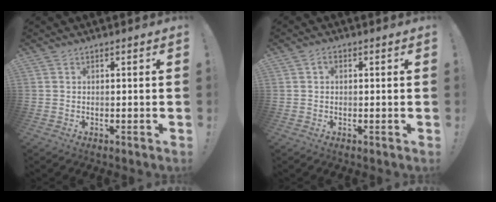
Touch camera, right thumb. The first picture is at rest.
{"total": 1.6, "force": [0.1, 1.2, 1.0], "torque": [-0.019, 0.006, 0.000]}